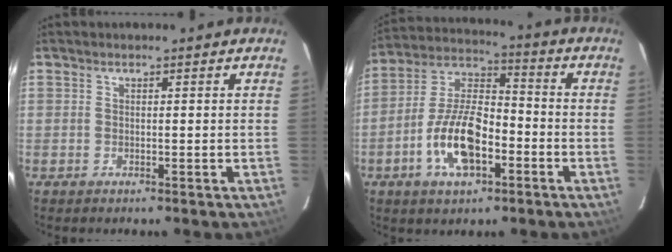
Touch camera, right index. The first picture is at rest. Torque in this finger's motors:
{"motor_torque": [2.00, -0.14, 0.44, 0.10]}